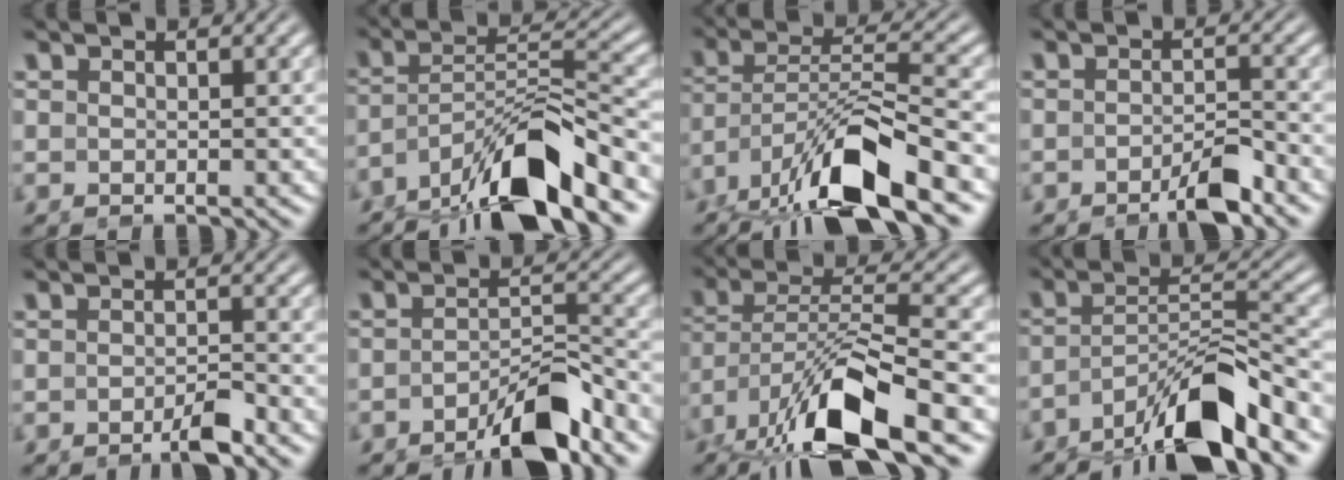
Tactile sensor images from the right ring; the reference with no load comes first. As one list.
[{"total": 9.7, "force": [-4.2, 5.9, 6.4], "torque": [-0.116, -0.033, -0.055]}, {"total": 6.6, "force": [-3.4, 2.2, 5.1], "torque": [-0.102, -0.026, -0.035]}, {"total": 2.4, "force": [-1.8, -0.5, 1.5], "torque": [-0.012, -0.001, -0.031]}, {"total": 1.7, "force": [-1.3, -0.5, 1.0], "torque": [-0.008, 0.002, -0.025]}, {"total": 4.5, "force": [-3.3, 0.4, 3.0], "torque": [-0.034, -0.014, -0.046]}, {"total": 6.7, "force": [-2.9, 2.5, 5.5], "torque": [-0.113, -0.027, -0.025]}, {"total": 8.6, "force": [-4.2, 4.6, 5.9], "torque": [-0.099, -0.032, -0.057]}]